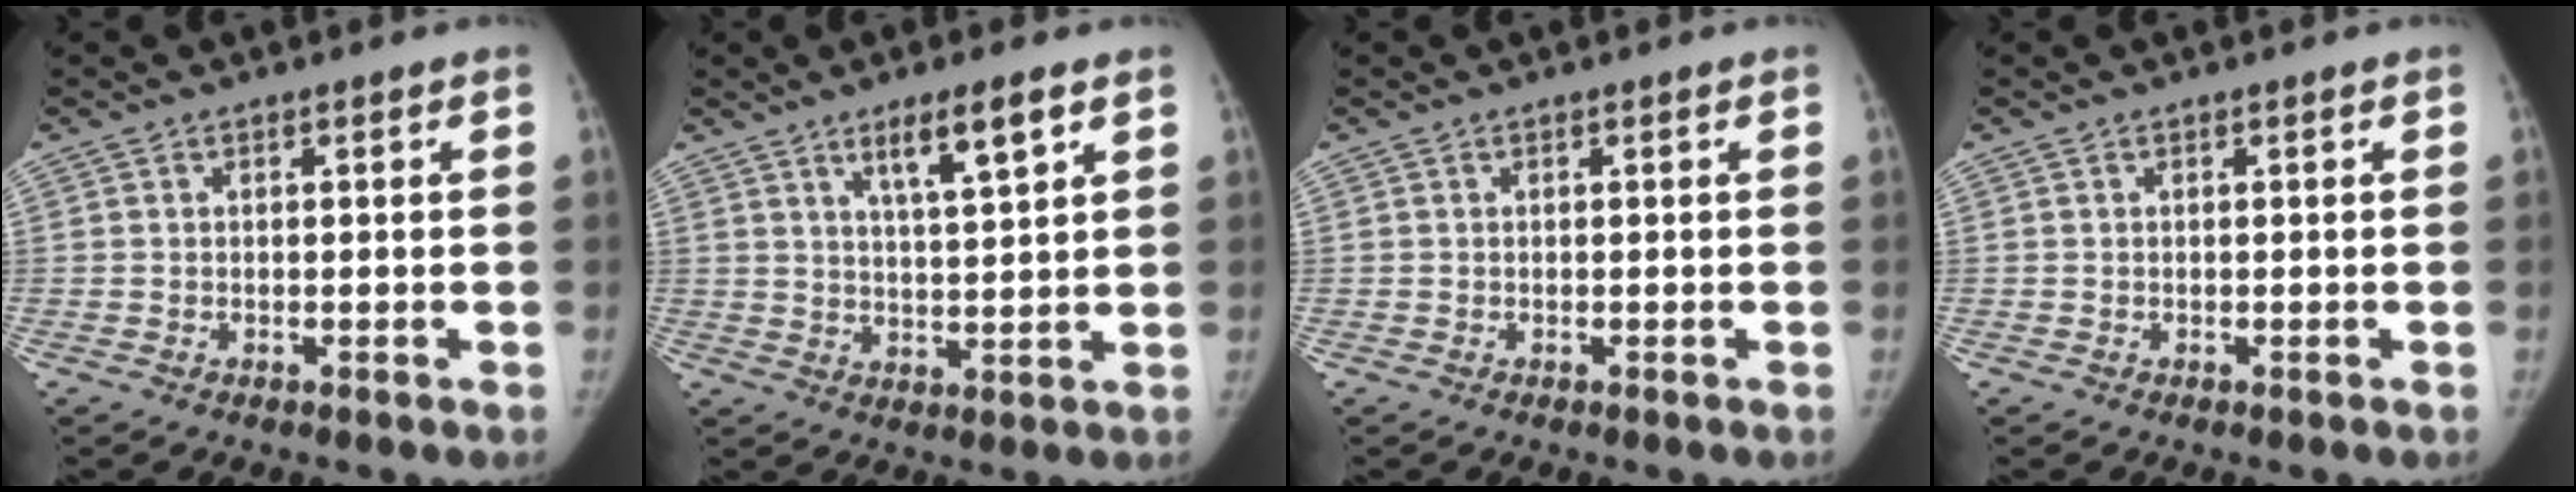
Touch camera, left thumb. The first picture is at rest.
{"total": 7.1, "force": [4.1, 1.1, 5.7], "torque": [-0.095, -0.025, 0.072]}
{"total": 0.0}
{"total": 0.0}